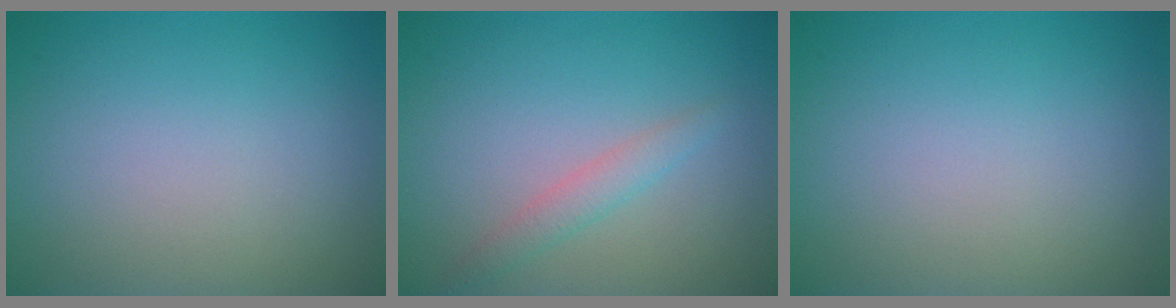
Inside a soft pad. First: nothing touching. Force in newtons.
{"total": 1.6, "press": 1.6, "slide": 0.0}
{"total": 0.0}